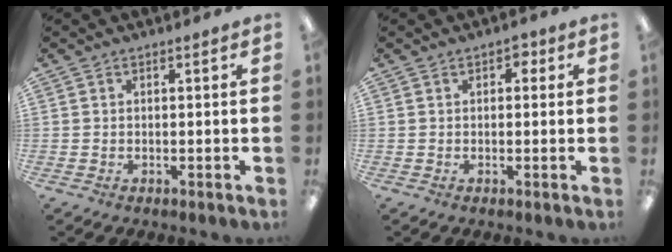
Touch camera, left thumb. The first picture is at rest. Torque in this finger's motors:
{"motor_torque": [-0.17, 0.12, -0.27, -0.29, 0.09]}